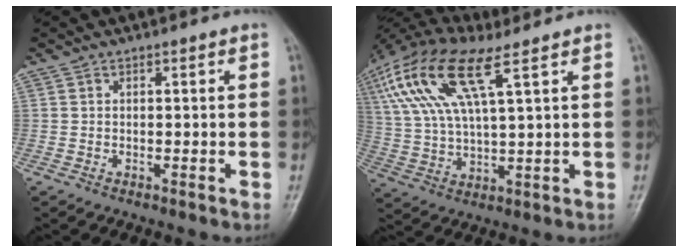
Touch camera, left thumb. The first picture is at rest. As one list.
[{"total": 17.6, "force": [8.0, 5.7, 14.6], "torque": [-0.326, 0.008, 0.153]}]